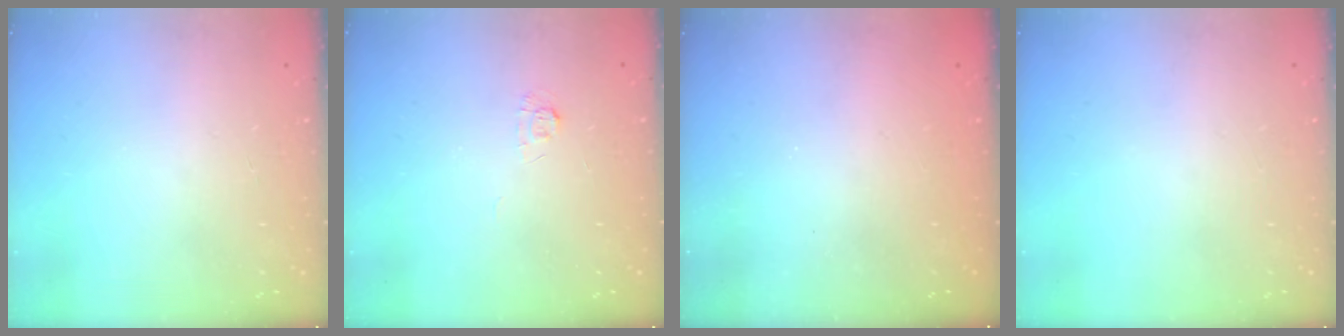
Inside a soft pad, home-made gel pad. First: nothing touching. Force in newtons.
{"total": 3.9, "press": 3.9, "slide": 0.4}
{"total": 2.2, "press": 2.1, "slide": 0.8}
{"total": 0.0}